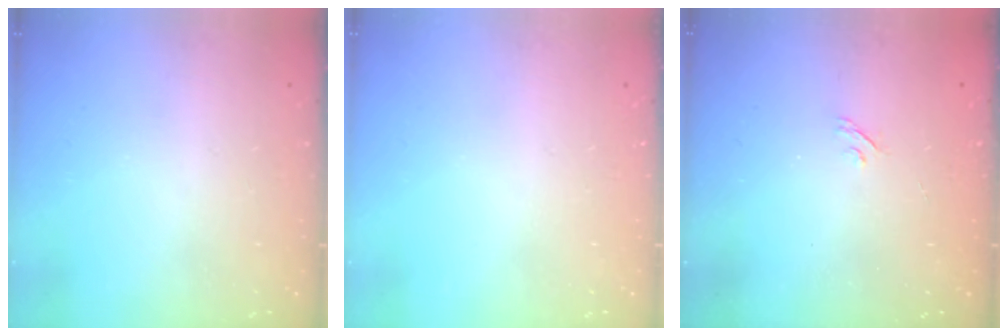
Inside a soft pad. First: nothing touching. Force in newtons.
{"total": 0.0}
{"total": 2.2, "press": 1.9, "slide": 1.1}